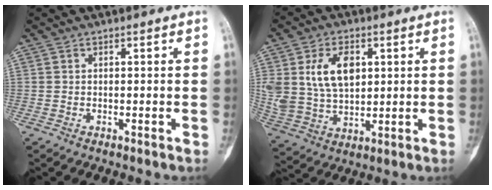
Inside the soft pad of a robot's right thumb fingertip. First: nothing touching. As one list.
[{"total": 13.1, "force": [3.7, 8.4, 9.3], "torque": [-0.164, -0.007, 0.082]}]